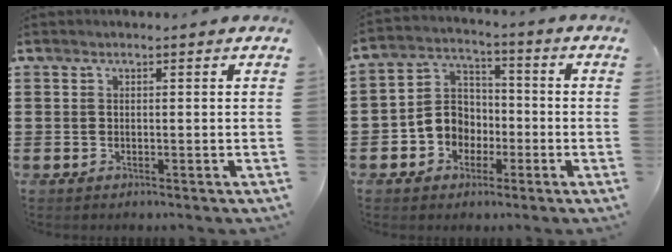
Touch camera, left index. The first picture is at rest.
{"total": 6.2, "force": [-2.2, 5.4, 2.0], "torque": [-0.065, 0.011, -0.046]}